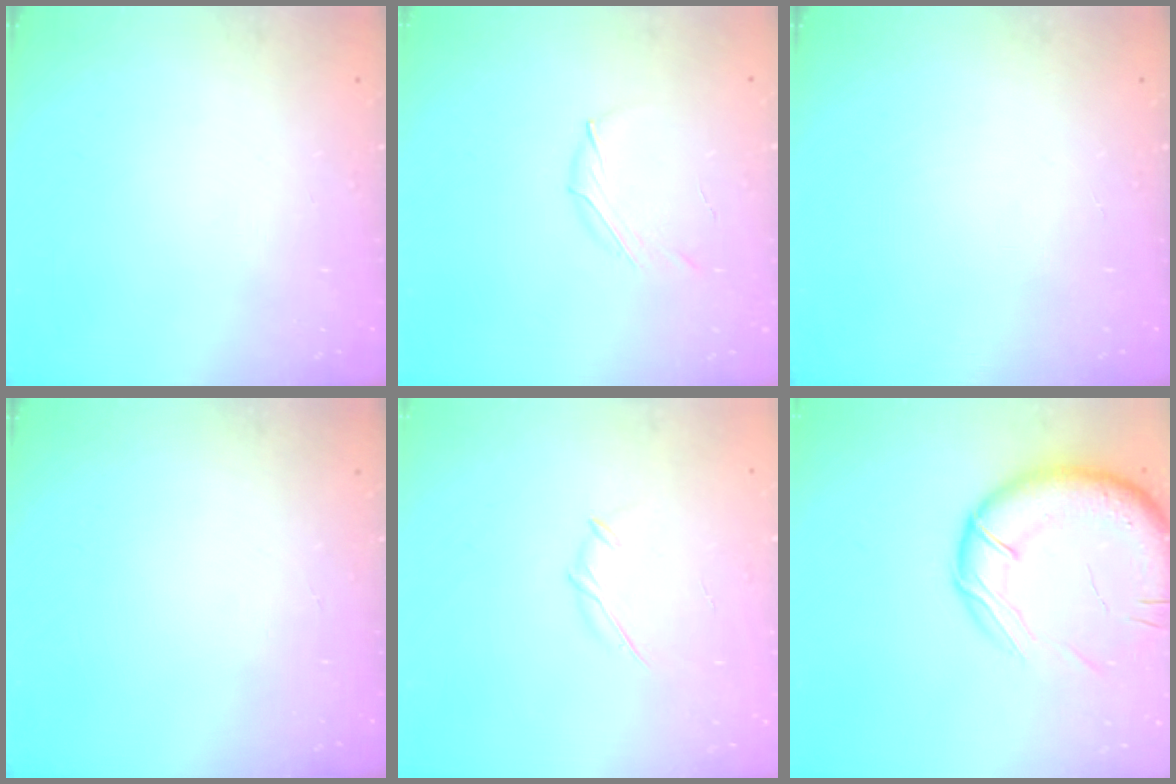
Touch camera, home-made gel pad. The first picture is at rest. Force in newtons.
{"total": 4.0, "press": 3.8, "slide": 1.0}
{"total": 0.0}
{"total": 0.0}
{"total": 3.8, "press": 3.7, "slide": 0.7}
{"total": 19.3, "press": 19.1, "slide": 2.8}